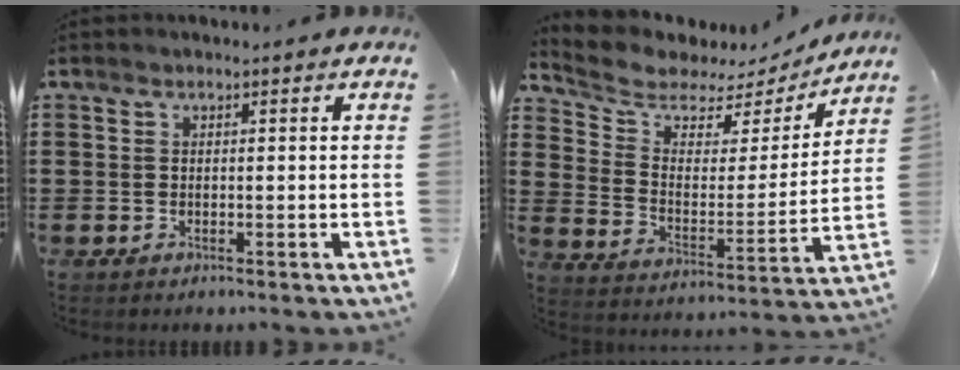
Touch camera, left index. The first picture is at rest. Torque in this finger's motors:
{"motor_torque": [1.27, -0.87, 0.11, 0.03]}